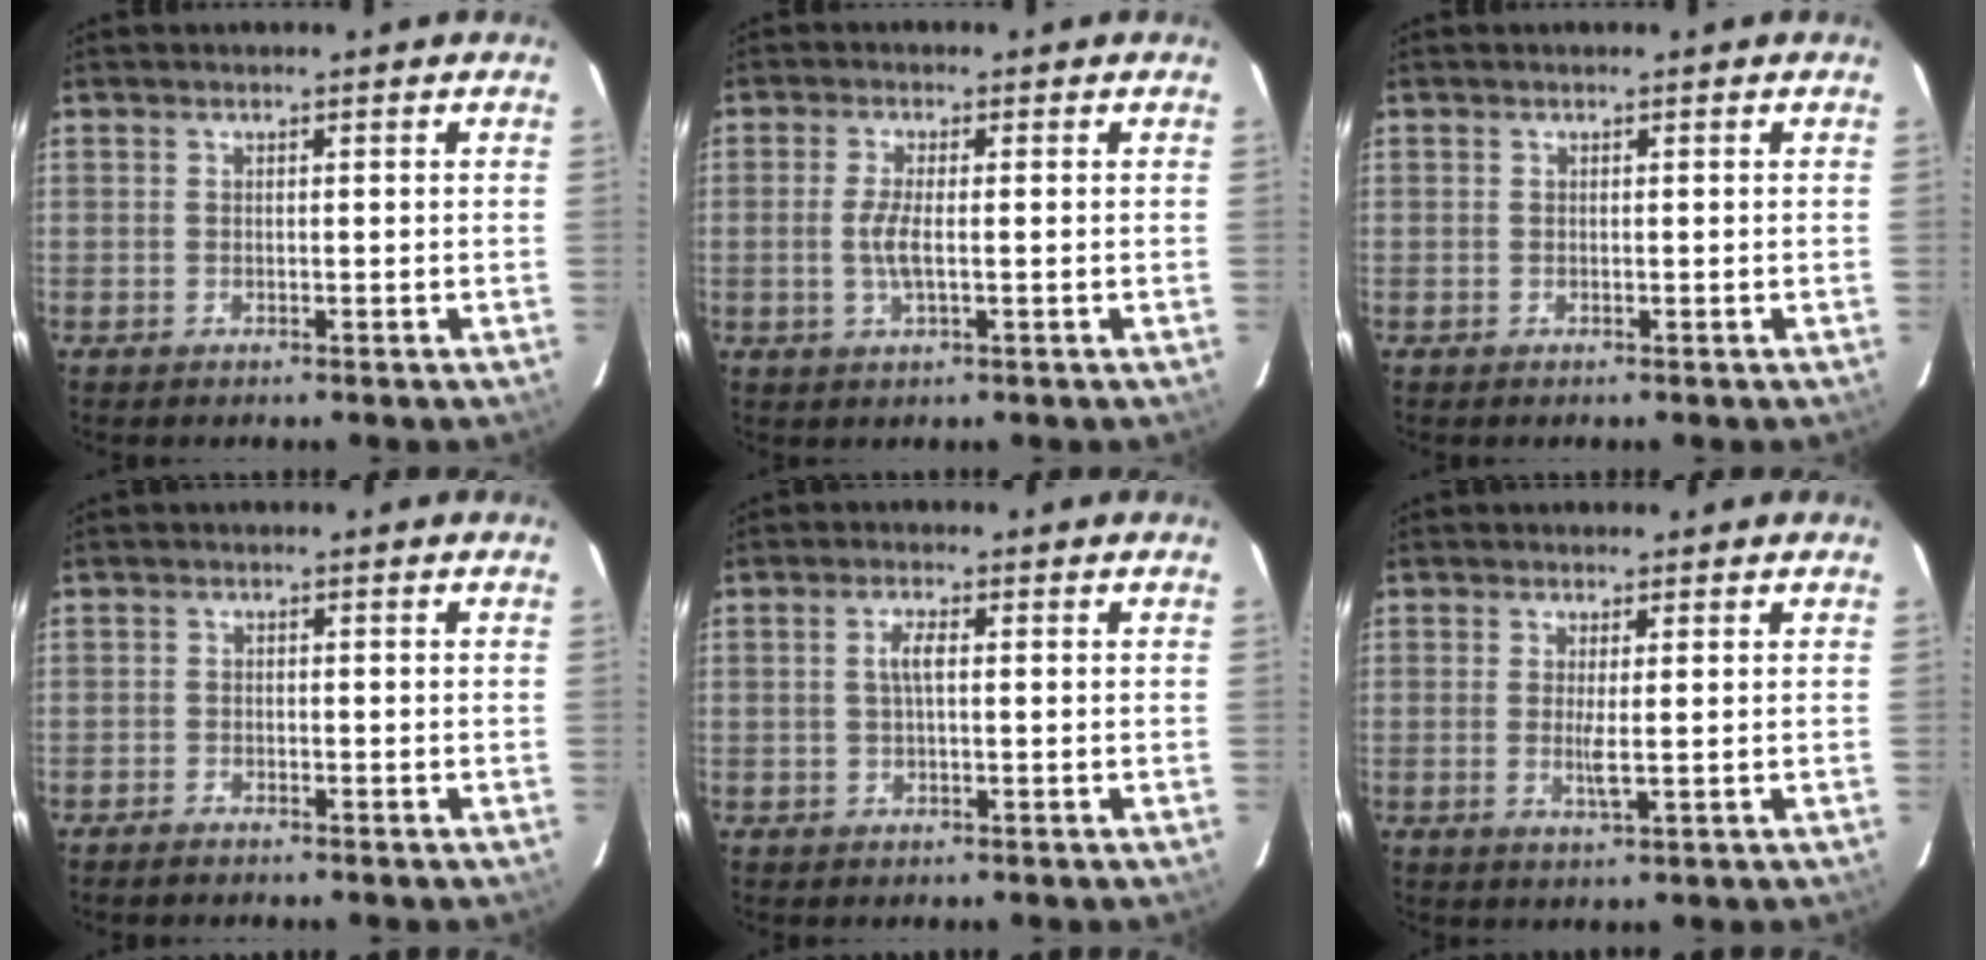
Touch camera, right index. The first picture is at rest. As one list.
[{"total": 3.7, "force": [-0.3, 0.5, 3.7], "torque": [-0.074, -0.004, -0.009]}, {"total": 0.0}, {"total": 1.5, "force": [-1.4, 0.4, 0.1], "torque": [-0.018, 0.002, -0.029]}, {"total": 2.5, "force": [0.2, 0.5, 2.4], "torque": [-0.049, 0.004, 0.004]}, {"total": 3.2, "force": [0.2, 0.0, 3.2], "torque": [-0.055, -0.008, 0.003]}]